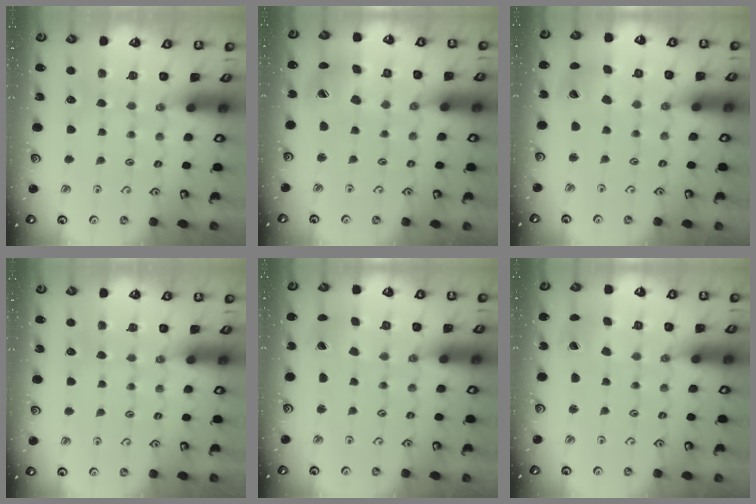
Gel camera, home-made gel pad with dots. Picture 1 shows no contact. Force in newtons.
{"total": 9.9, "press": 9.8, "slide": 1.2}
{"total": 5.8, "press": 5.7, "slide": 0.7}
{"total": 0.0}
{"total": 1.2, "press": 1.2, "slide": 0.2}
{"total": 1.5, "press": 1.5, "slide": 0.2}